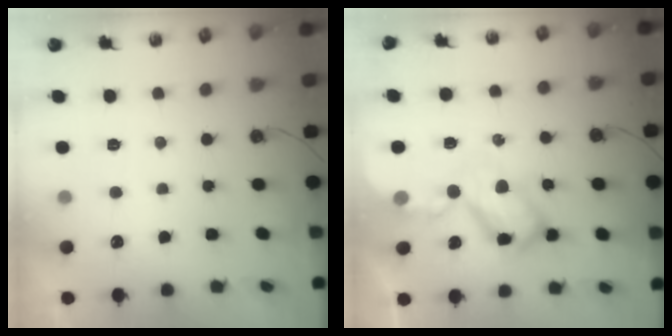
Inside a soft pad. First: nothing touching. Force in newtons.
{"total": 14.4, "press": 14.4, "slide": 1.0}